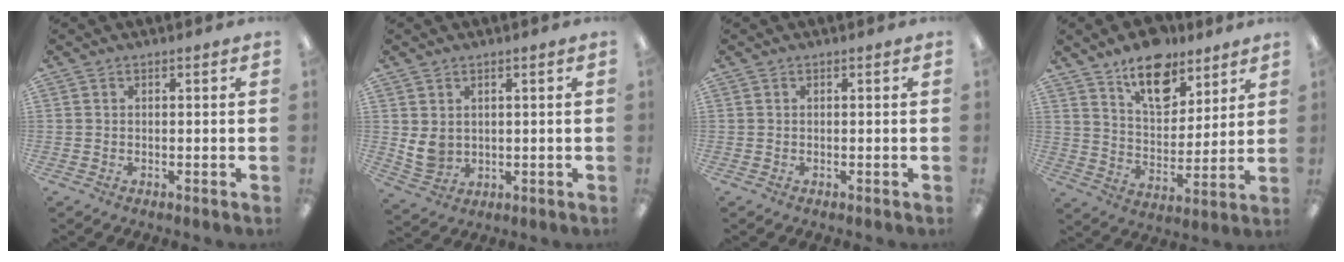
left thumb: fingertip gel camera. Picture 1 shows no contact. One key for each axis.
{"total": 5.3, "fx": 2.1, "fy": 4.3, "fz": 2.4, "tx": -0.057, "ty": -0.010, "tz": 0.041}
{"total": 0.0}
{"total": 14.7, "fx": 10.5, "fy": 7.6, "fz": 6.8, "tx": -0.095, "ty": -0.062, "tz": 0.187}